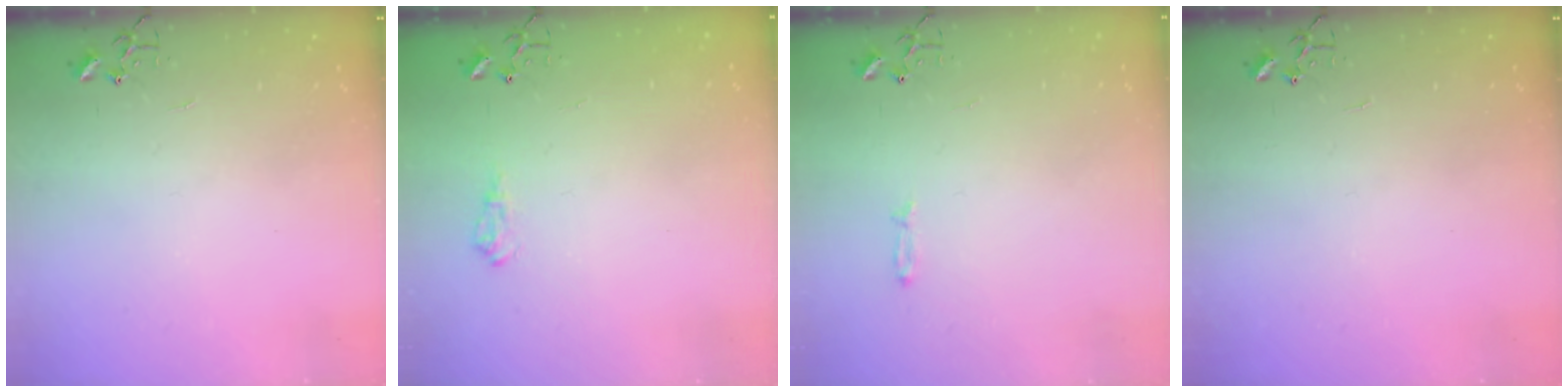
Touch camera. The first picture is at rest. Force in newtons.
{"total": 8.2, "press": 8.2, "slide": 0.9}
{"total": 3.5, "press": 3.5, "slide": 0.5}
{"total": 0.0}